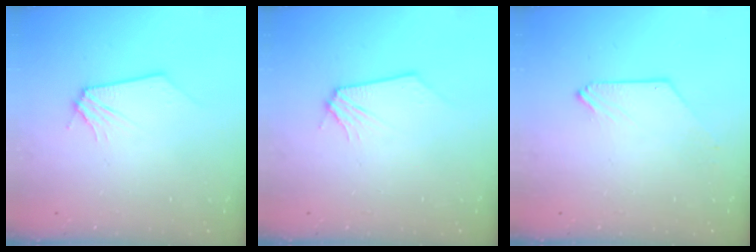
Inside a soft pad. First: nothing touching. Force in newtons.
{"total": 0.0}
{"total": 0.0}